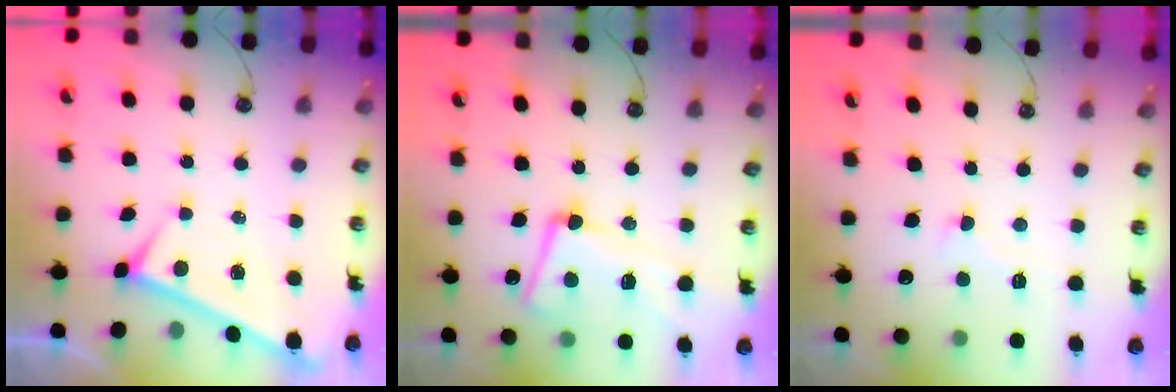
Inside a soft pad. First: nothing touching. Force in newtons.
{"total": 9.8, "press": 9.5, "slide": 2.2}
{"total": 0.8, "press": 0.7, "slide": 0.4}